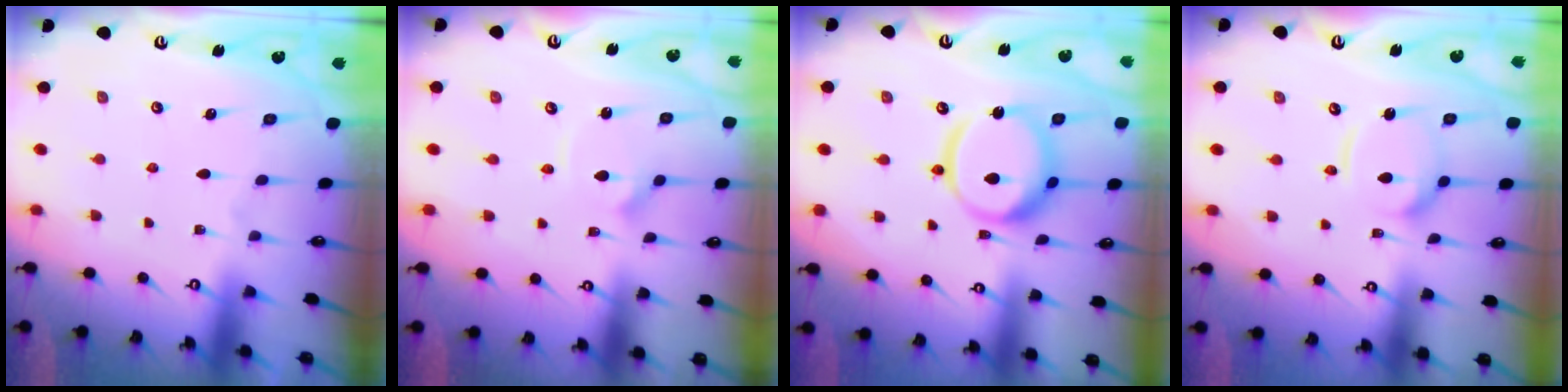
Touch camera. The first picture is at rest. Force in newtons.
{"total": 2.8, "press": 2.8, "slide": 0.4}
{"total": 15.1, "press": 15.0, "slide": 1.8}
{"total": 11.6, "press": 11.5, "slide": 1.2}